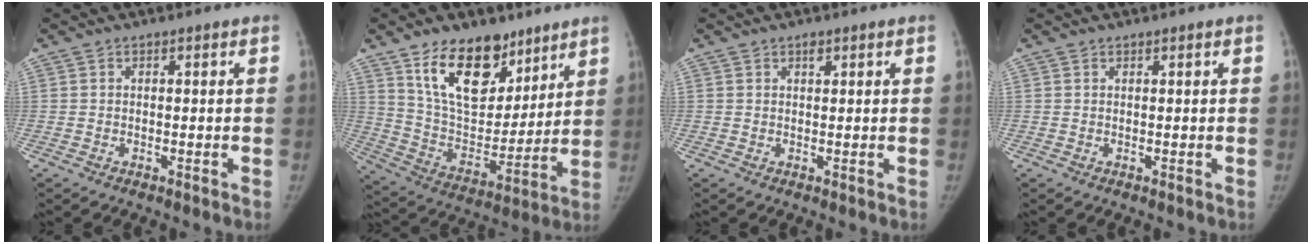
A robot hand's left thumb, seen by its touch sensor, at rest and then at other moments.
{"total": 18.9, "force": [11.6, 10.8, 10.3], "torque": [-0.118, -0.068, 0.210]}
{"total": 1.1, "force": [0.7, 0.6, 0.7], "torque": [-0.006, -0.002, 0.009]}
{"total": 0.0}